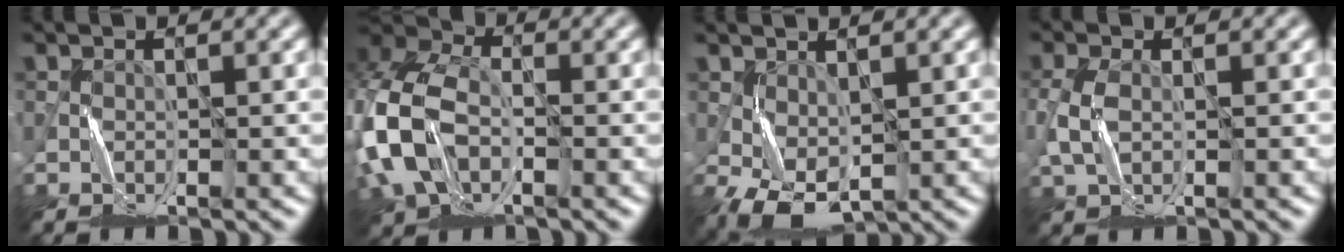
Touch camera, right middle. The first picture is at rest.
{"total": 9.6, "force": [-2.1, 6.6, 6.7], "torque": [-0.178, -0.003, -0.053]}
{"total": 3.9, "force": [-0.2, 2.3, 3.1], "torque": [-0.080, -0.001, 0.001]}
{"total": 2.7, "force": [-0.4, 1.5, 2.3], "torque": [-0.070, -0.002, -0.005]}